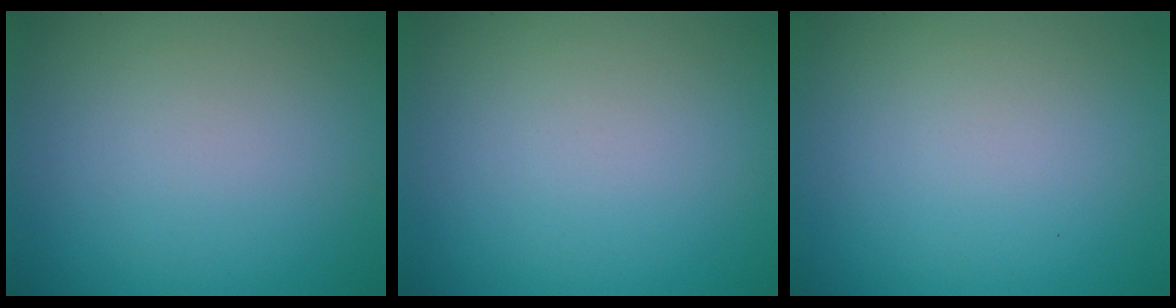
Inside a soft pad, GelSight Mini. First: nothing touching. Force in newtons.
{"total": 0.0}
{"total": 0.0}